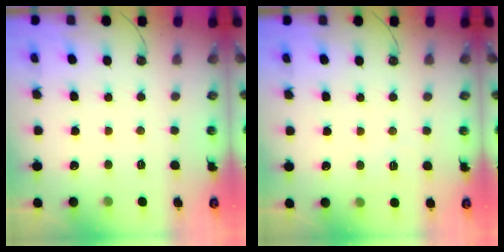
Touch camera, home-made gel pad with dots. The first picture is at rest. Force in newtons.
{"total": 4.5, "press": 3.8, "slide": 2.5}